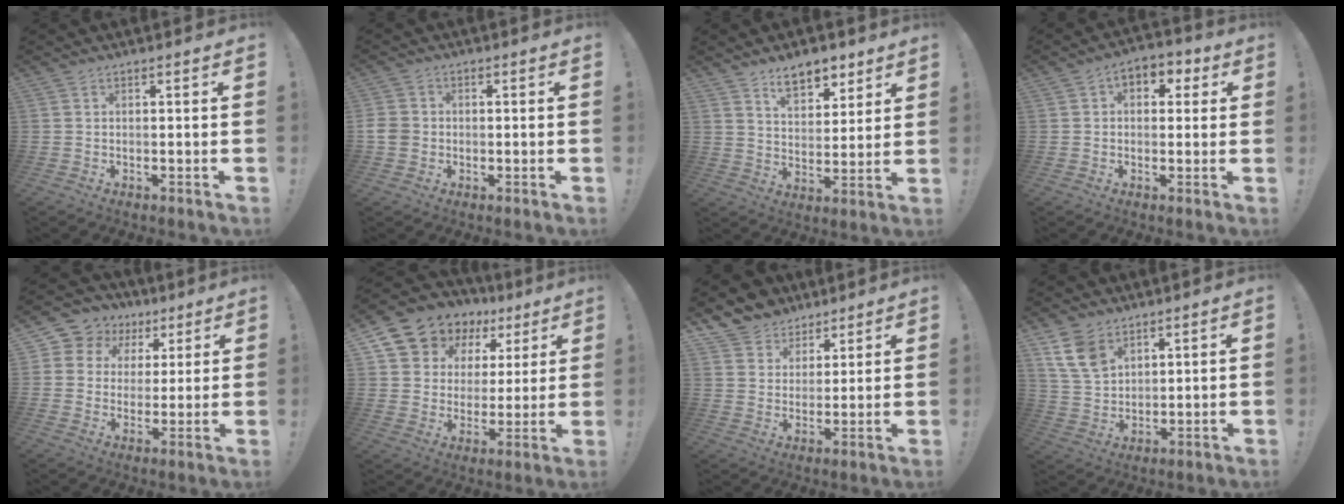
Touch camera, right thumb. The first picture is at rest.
{"total": 5.1, "force": [-1.0, 4.5, 2.1], "torque": [-0.052, 0.011, -0.019]}
{"total": 9.9, "force": [7.3, 5.0, 4.4], "torque": [-0.057, -0.042, 0.135]}
{"total": 5.8, "force": [1.4, 4.3, 3.5], "torque": [-0.044, 0.000, 0.024]}
{"total": 8.6, "force": [3.6, 7.6, 2.0], "torque": [-0.035, -0.024, 0.075]}
{"total": 11.3, "force": [8.1, 7.6, 2.1], "torque": [-0.045, -0.068, 0.158]}
{"total": 7.6, "force": [5.3, 5.5, 0.3], "torque": [-0.008, -0.045, 0.108]}
{"total": 10.3, "force": [6.3, 6.5, 4.9], "torque": [-0.091, -0.024, 0.127]}